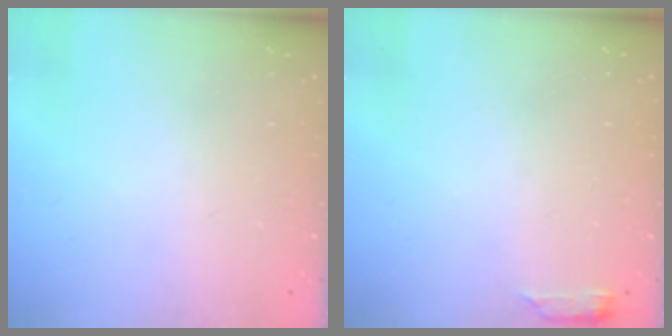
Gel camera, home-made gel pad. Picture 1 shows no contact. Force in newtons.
{"total": 2.6, "press": 2.6, "slide": 0.5}